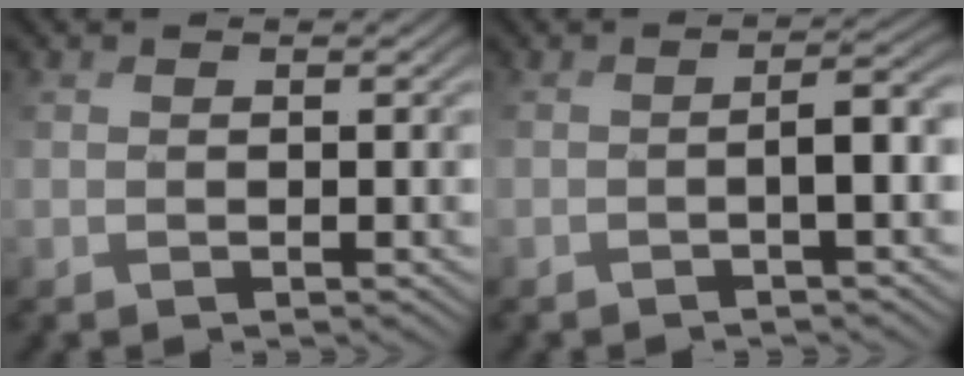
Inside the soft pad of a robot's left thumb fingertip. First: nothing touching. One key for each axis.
{"total": 3.5, "fx": -1.5, "fy": 0.4, "fz": 3.2, "tx": -0.046, "ty": 0.009, "tz": -0.027}